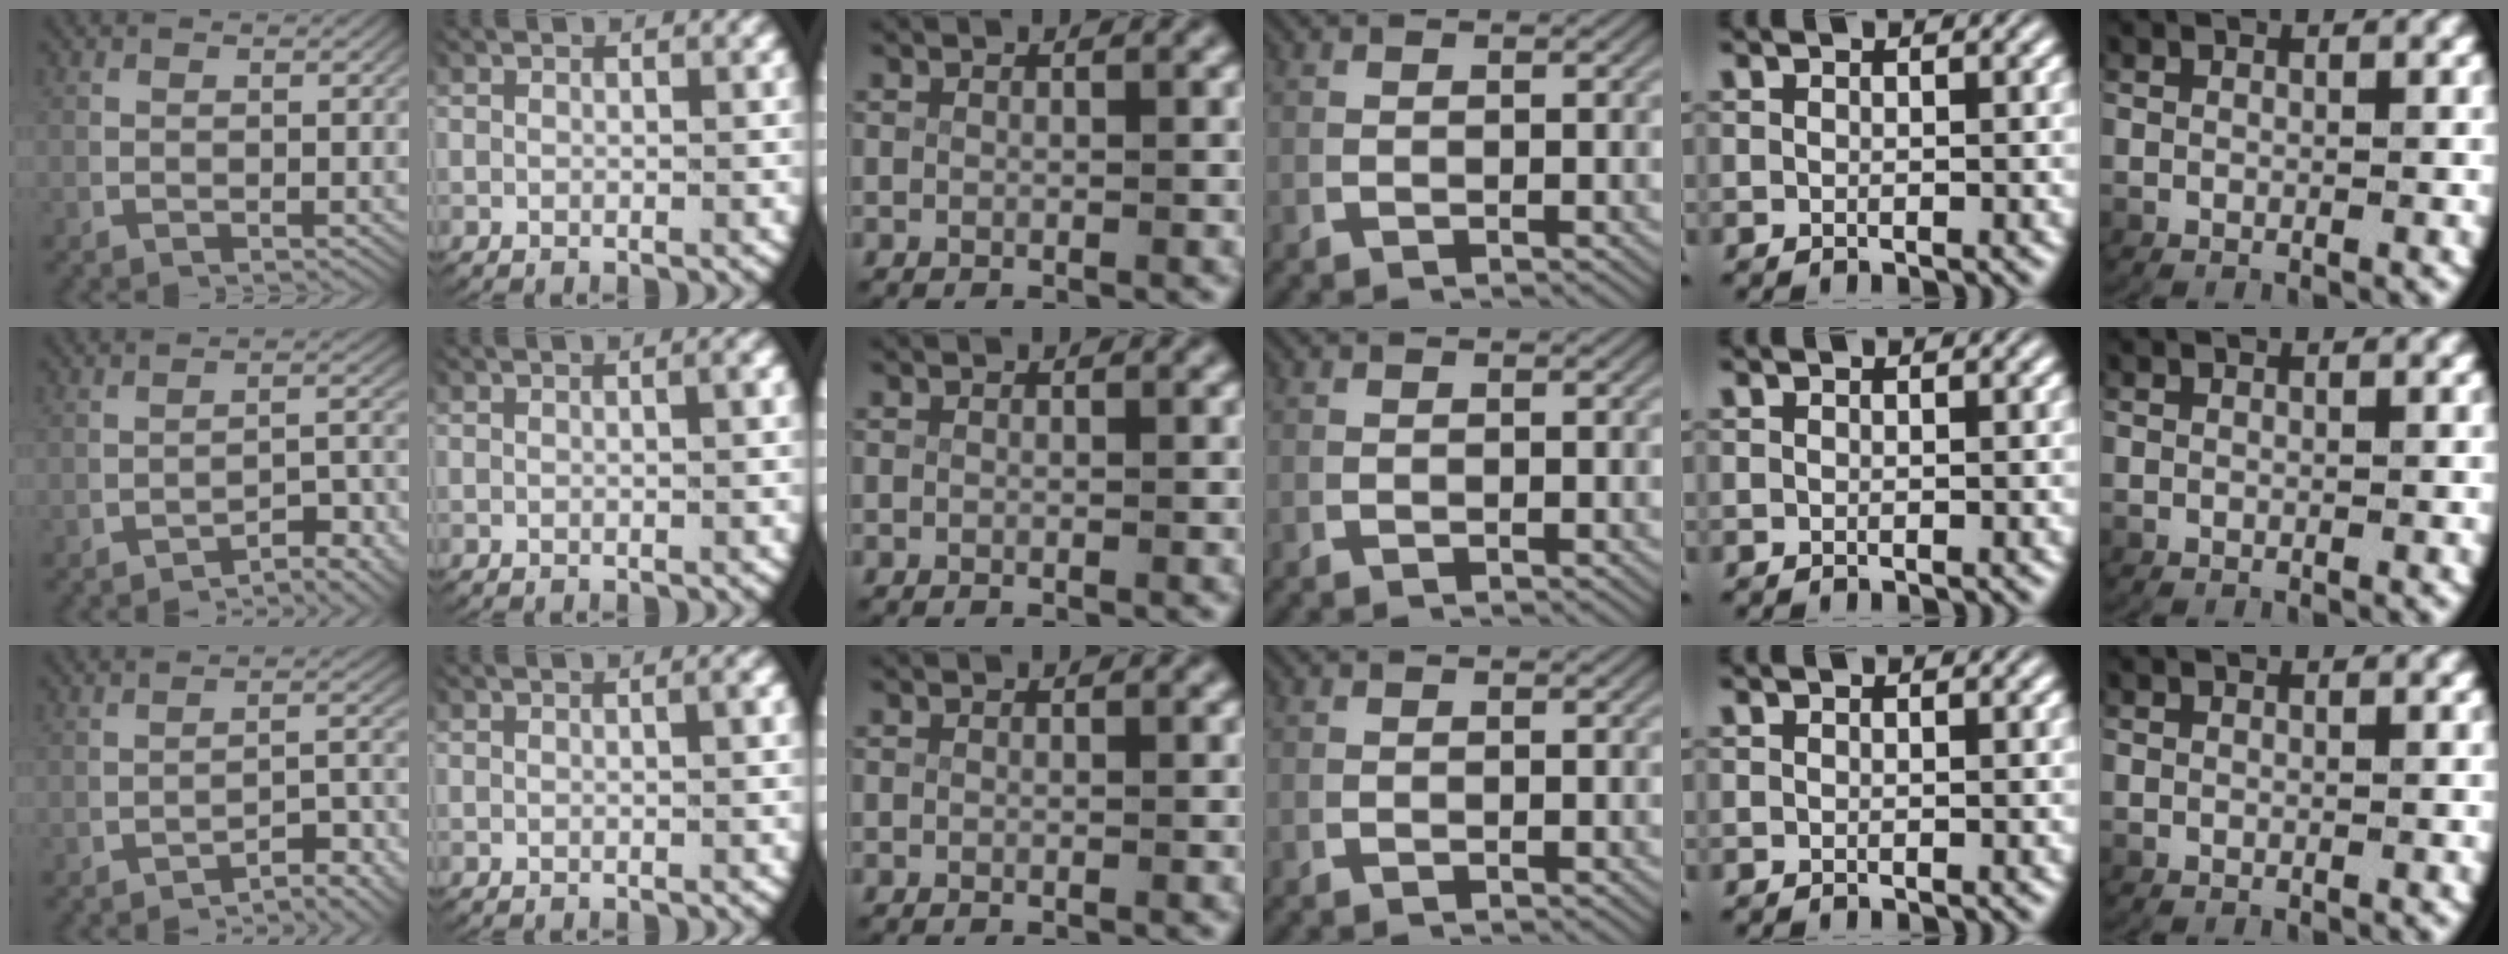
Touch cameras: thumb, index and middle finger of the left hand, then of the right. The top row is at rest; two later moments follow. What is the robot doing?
{"motion": "lift_and_place", "object": "map"}